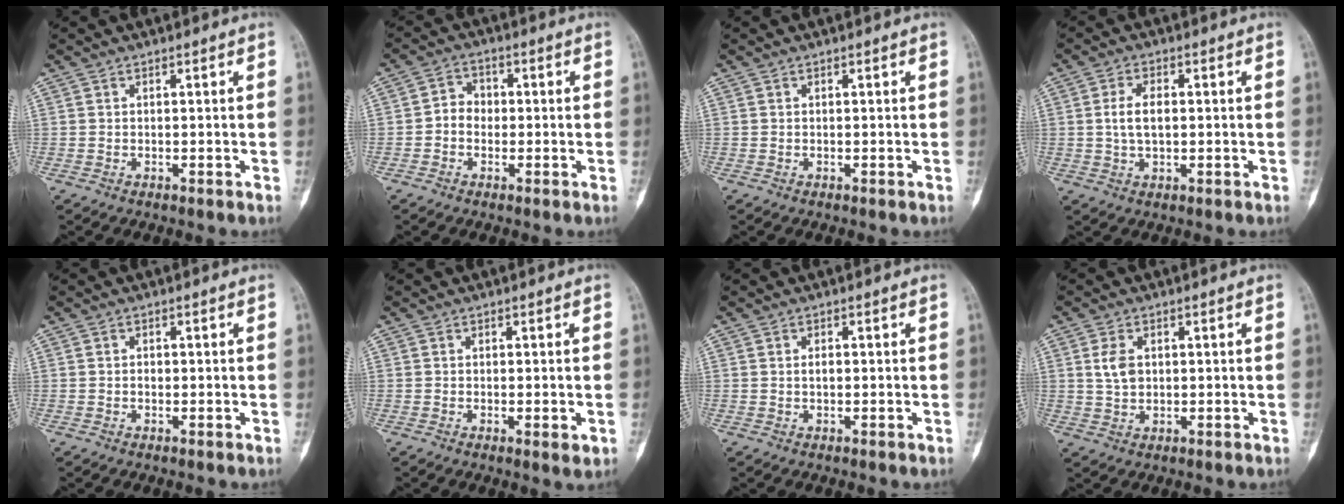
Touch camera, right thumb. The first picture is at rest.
{"total": 4.0, "force": [-0.7, 3.4, 1.9], "torque": [-0.006, 0.017, -0.023]}
{"total": 0.0}
{"total": 4.8, "force": [0.3, 2.6, 4.0], "torque": [-0.077, 0.006, 0.006]}
{"total": 0.8, "force": [-0.2, 0.6, 0.4], "torque": [-0.002, 0.003, -0.005]}
{"total": 4.0, "force": [-1.0, 1.5, 3.6], "torque": [-0.042, -0.008, -0.009]}
{"total": 1.1, "force": [0.0, 0.7, 0.9], "torque": [-0.011, 0.002, -0.001]}
{"total": 4.2, "force": [0.9, 2.8, 3.0], "torque": [-0.053, -0.001, 0.021]}